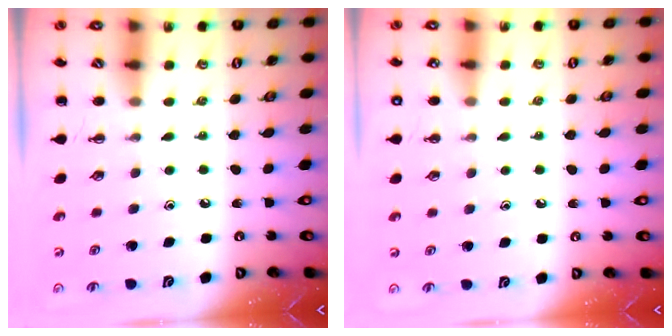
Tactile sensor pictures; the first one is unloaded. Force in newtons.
{"total": 1.3, "press": 1.3, "slide": 0.1}